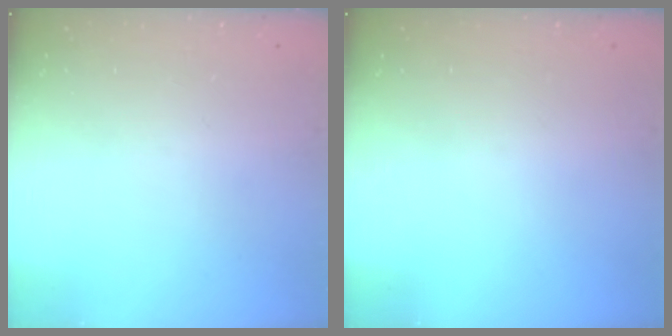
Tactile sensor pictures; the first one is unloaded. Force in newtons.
{"total": 0.0}